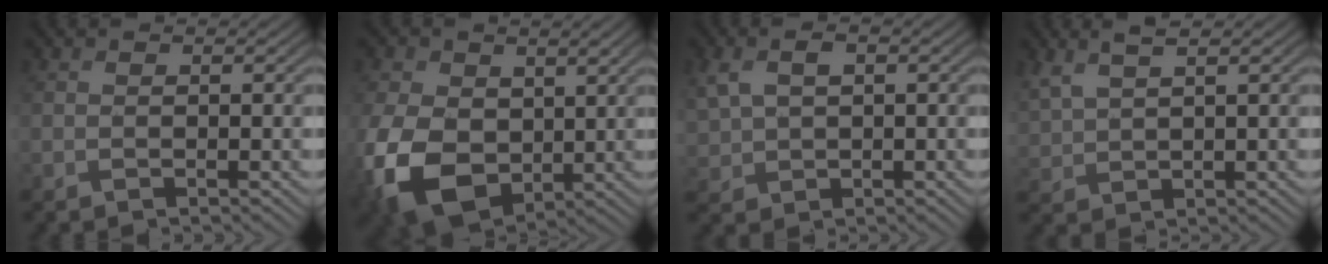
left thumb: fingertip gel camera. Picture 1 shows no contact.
{"total": 13.8, "force": [-1.3, 9.9, 9.6], "torque": [-0.266, -0.027, -0.026]}
{"total": 5.3, "force": [1.4, 3.6, 3.6], "torque": [-0.088, 0.002, 0.029]}
{"total": 4.5, "force": [3.1, 1.5, 3.0], "torque": [-0.082, 0.008, 0.068]}